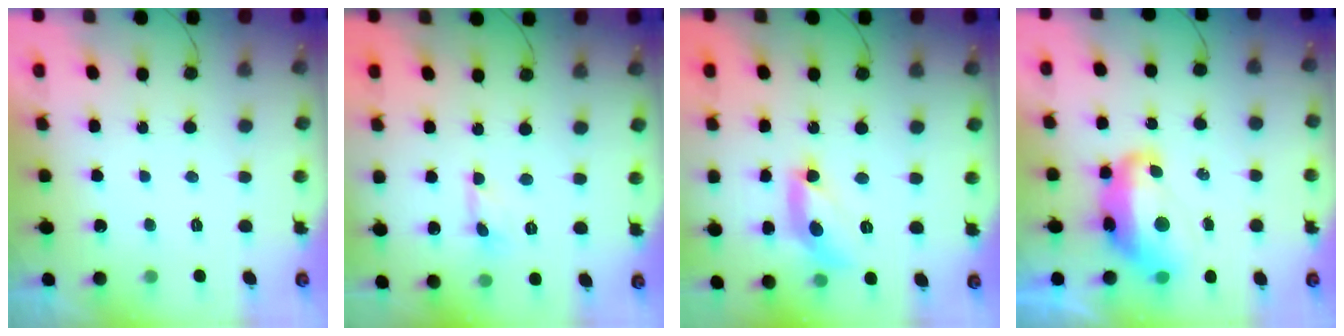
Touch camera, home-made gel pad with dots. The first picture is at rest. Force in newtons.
{"total": 0.0}
{"total": 14.6, "press": 14.5, "slide": 1.0}
{"total": 14.1, "press": 14.0, "slide": 1.6}